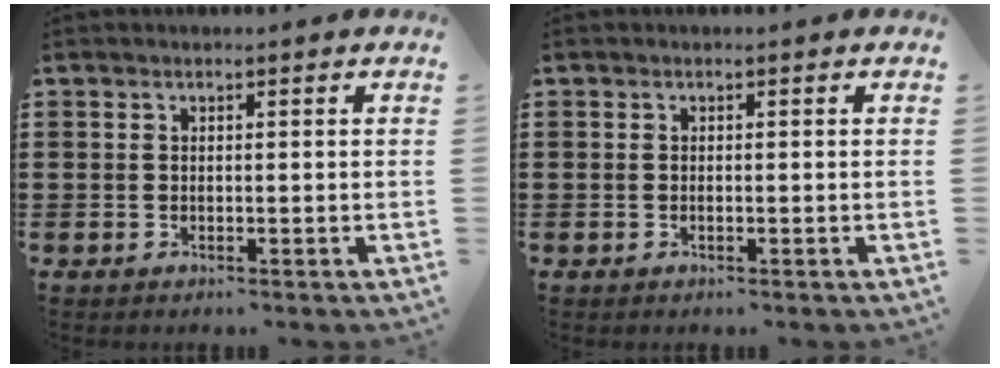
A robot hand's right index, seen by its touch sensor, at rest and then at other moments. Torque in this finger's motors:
{"motor_torque": [0.53, 0.50, 0.06, 0.00]}